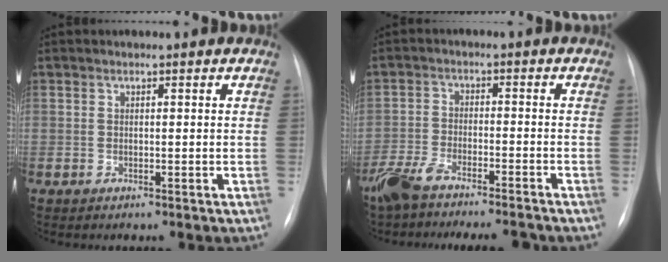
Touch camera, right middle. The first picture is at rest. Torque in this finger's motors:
{"motor_torque": [0.37, -0.50, 0.26, 0.09]}